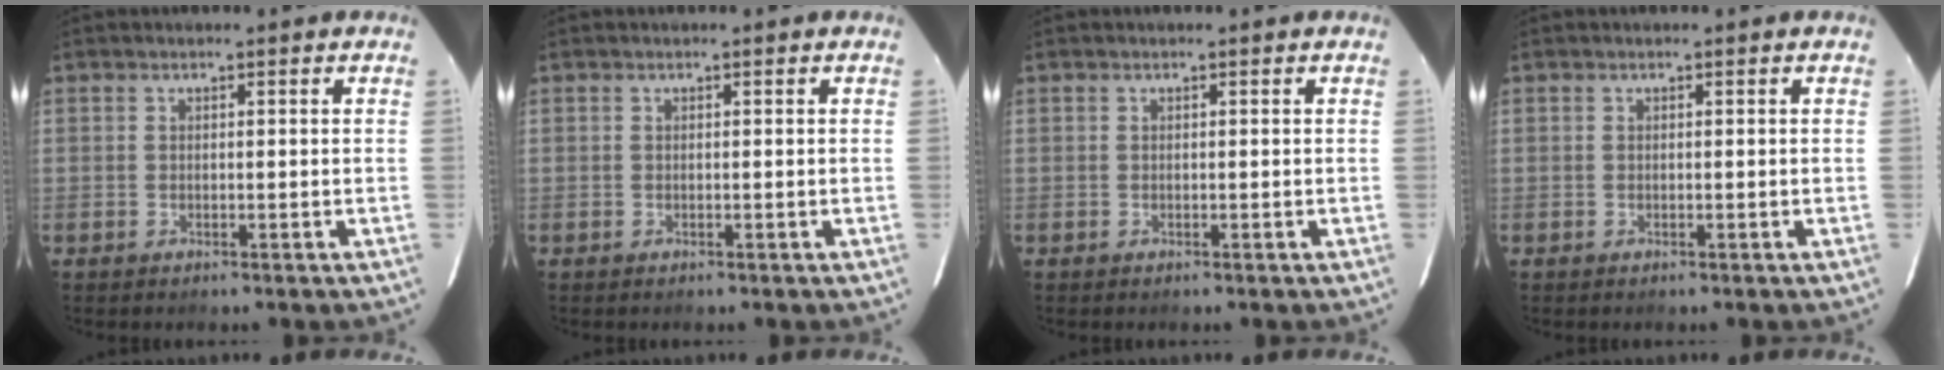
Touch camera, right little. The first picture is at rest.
{"total": 0.0}
{"total": 0.0}
{"total": 0.0}